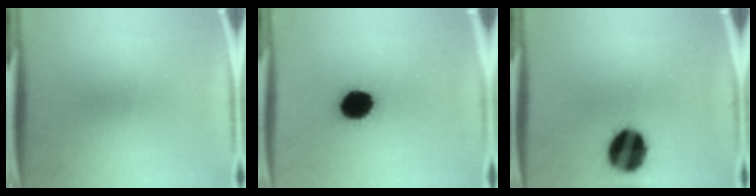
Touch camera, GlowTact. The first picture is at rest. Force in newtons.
{"total": 11.8}
{"total": 14.7}